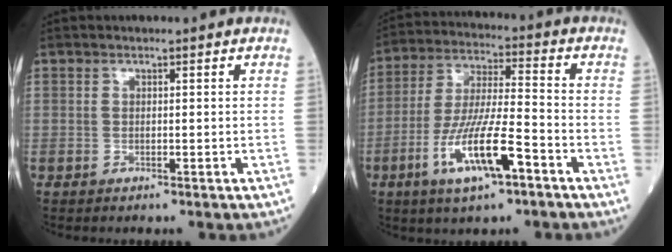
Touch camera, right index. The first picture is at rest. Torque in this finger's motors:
{"motor_torque": [0.44, -0.40, 0.36, 0.21]}